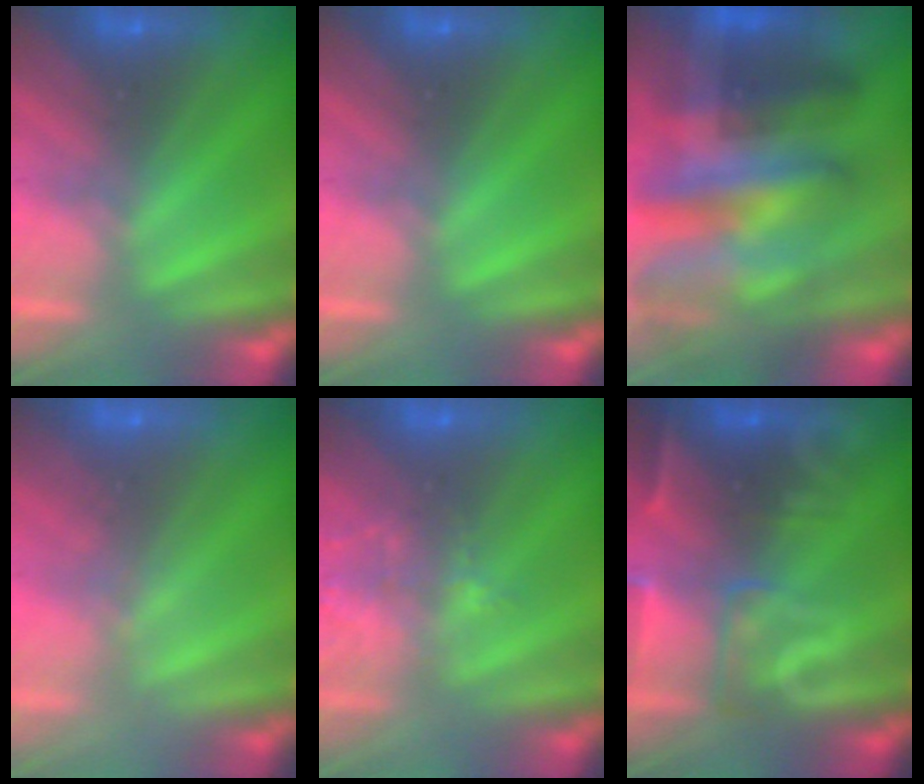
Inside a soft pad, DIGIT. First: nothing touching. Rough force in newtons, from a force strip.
{"total": 0.0}
{"total": 7.4}
{"total": 1.7}
{"total": 1.6}
{"total": 2.9}